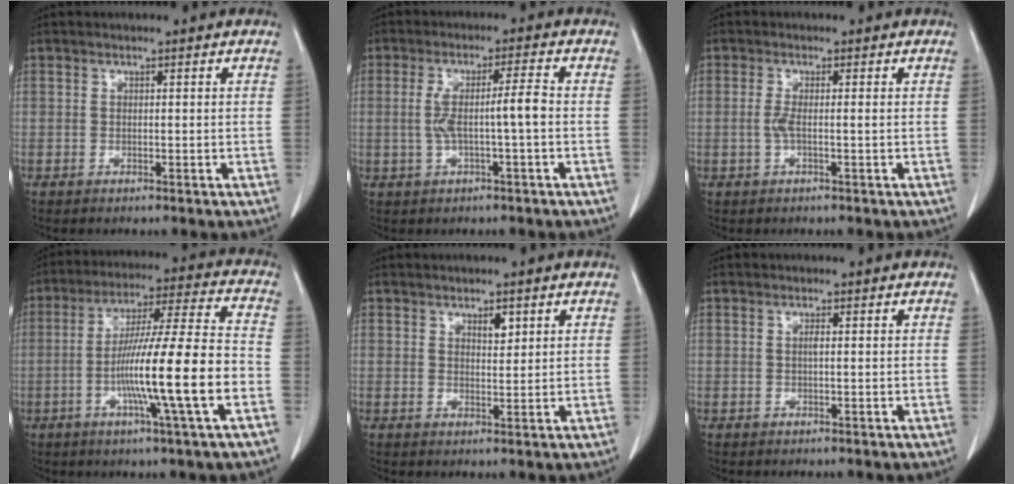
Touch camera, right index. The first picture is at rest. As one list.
[{"total": 5.8, "force": [-0.6, 0.0, 5.8], "torque": [-0.112, 0.018, -0.005]}, {"total": 1.8, "force": [-0.3, 0.1, 1.8], "torque": [-0.039, 0.002, -0.005]}, {"total": 16.4, "force": [-4.6, -0.9, 15.7], "torque": [-0.274, -0.001, -0.081]}, {"total": 2.1, "force": [1.2, 0.9, 1.5], "torque": [-0.022, -0.005, 0.020]}, {"total": 0.5, "force": [0.0, 0.0, 0.5], "torque": [-0.011, 0.000, -0.001]}]